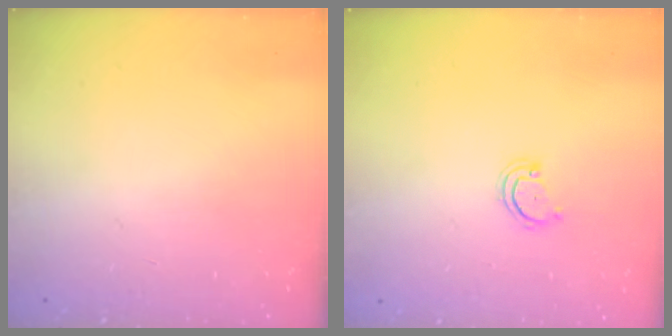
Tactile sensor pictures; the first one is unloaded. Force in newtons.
{"total": 2.6, "press": 2.6, "slide": 0.3}